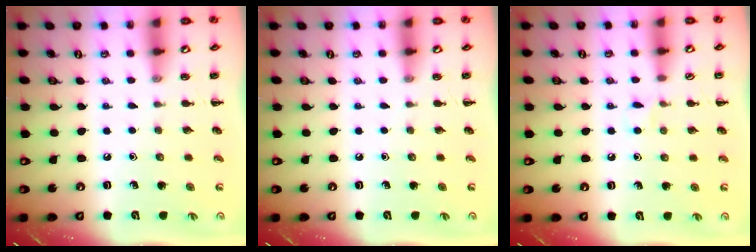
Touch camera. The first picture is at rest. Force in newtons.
{"total": 0.0}
{"total": 3.9, "press": 3.6, "slide": 1.5}